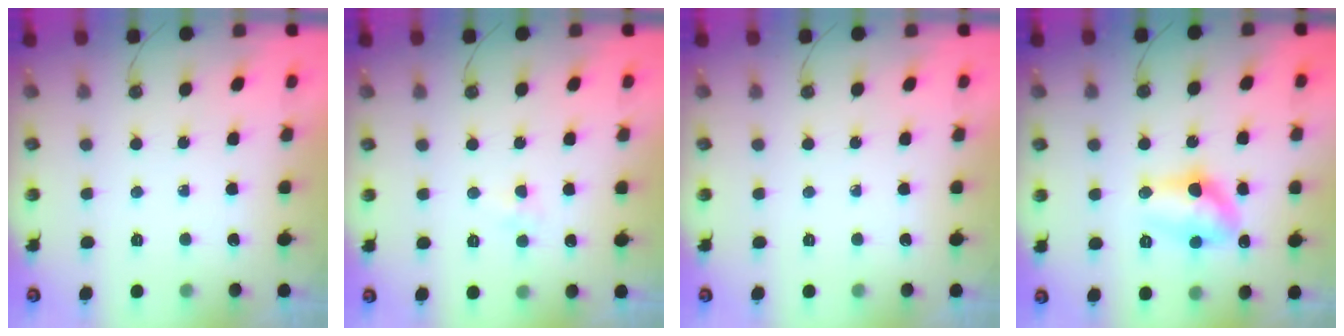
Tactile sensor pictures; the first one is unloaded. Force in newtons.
{"total": 4.6, "press": 3.7, "slide": 2.6}
{"total": 0.0}
{"total": 11.8, "press": 11.7, "slide": 1.1}